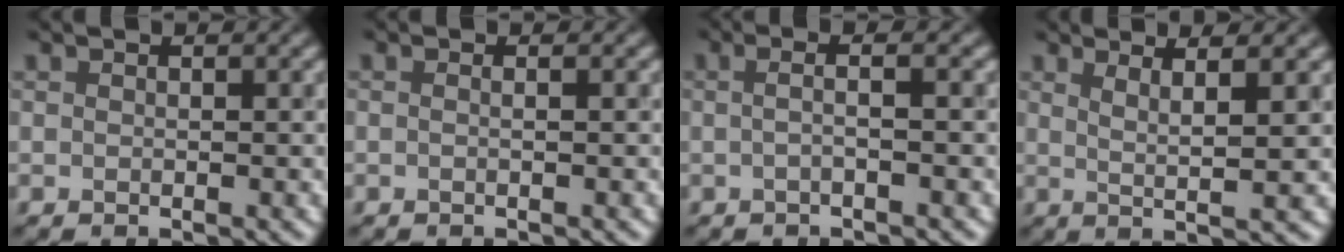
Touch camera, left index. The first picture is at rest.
{"total": 1.6, "force": [0.3, 1.0, 1.3], "torque": [0.005, 0.005, -0.025]}
{"total": 2.0, "force": [0.0, 0.7, 1.9], "torque": [-0.023, 0.000, -0.019]}
{"total": 3.2, "force": [1.4, 0.0, 2.8], "torque": [-0.055, 0.001, 0.039]}